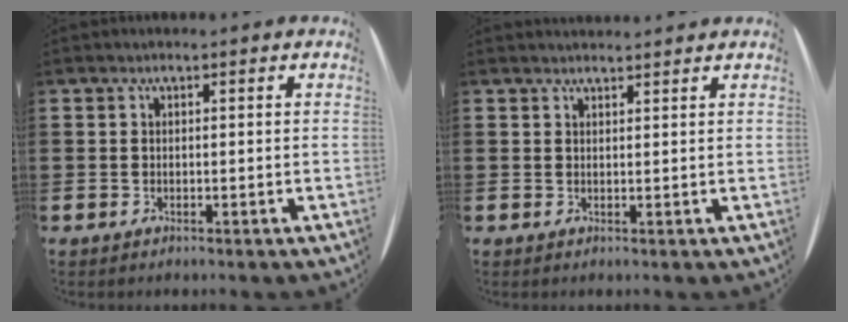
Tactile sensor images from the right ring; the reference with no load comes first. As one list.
[{"total": 1.1, "force": [1.1, -0.1, -0.1], "torque": [0.003, 0.001, 0.021]}]